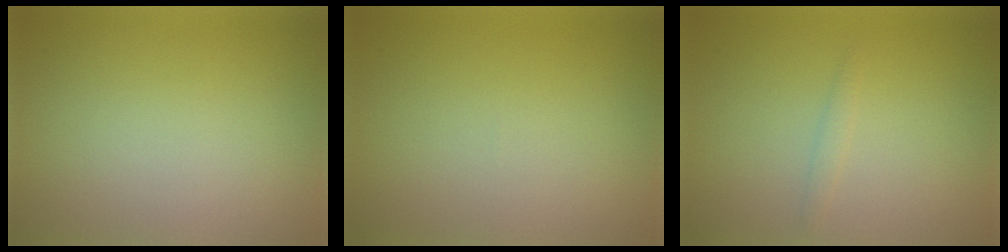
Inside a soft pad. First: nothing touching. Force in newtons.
{"total": 0.0}
{"total": 0.8, "press": 0.8, "slide": 0.0}